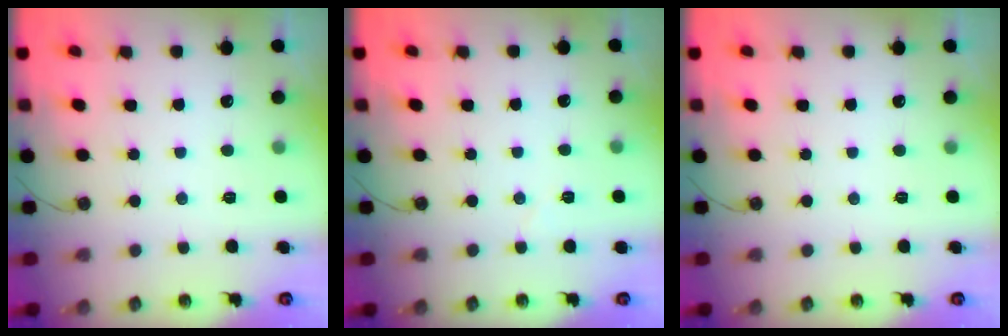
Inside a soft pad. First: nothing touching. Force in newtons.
{"total": 3.7, "press": 3.5, "slide": 1.3}
{"total": 0.0}